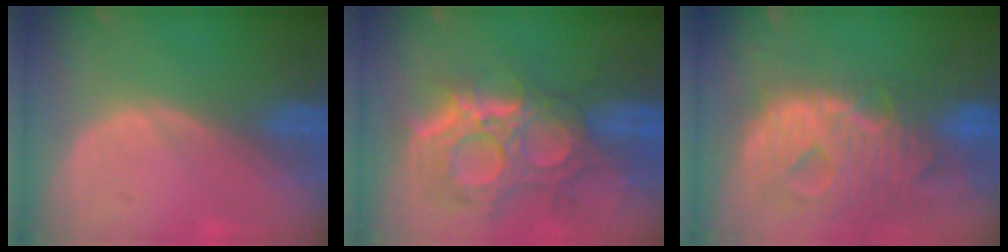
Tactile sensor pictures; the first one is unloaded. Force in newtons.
{"total": 11.9, "press": 10.7, "slide": 5.2}
{"total": 12.9, "press": 11.0, "slide": 6.9}